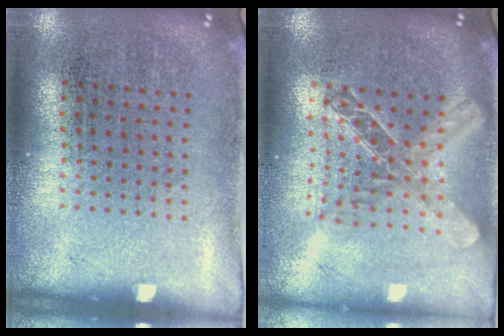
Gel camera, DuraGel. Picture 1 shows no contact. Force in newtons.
{"total": 1.9, "press": 1.6, "slide": 1.0}